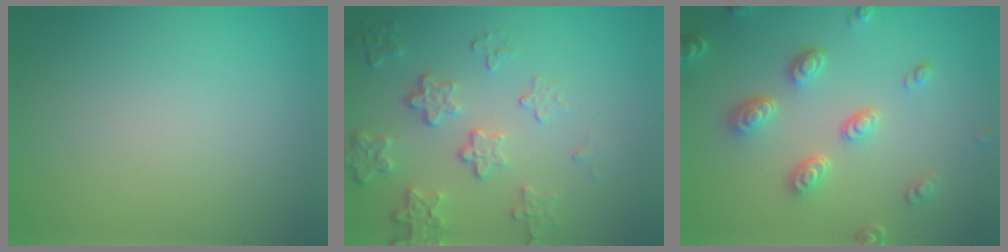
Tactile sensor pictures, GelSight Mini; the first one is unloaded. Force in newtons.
{"total": 4.2, "press": 3.2, "slide": 2.7}
{"total": 4.2, "press": 3.4, "slide": 2.5}